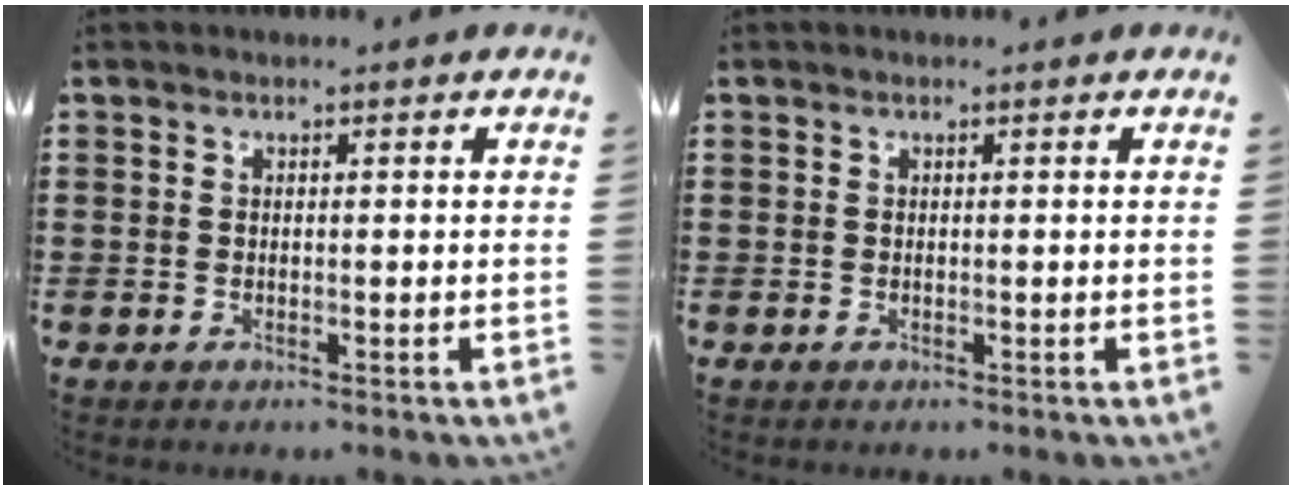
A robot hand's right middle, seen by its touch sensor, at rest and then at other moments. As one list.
[{"total": 0.0}]